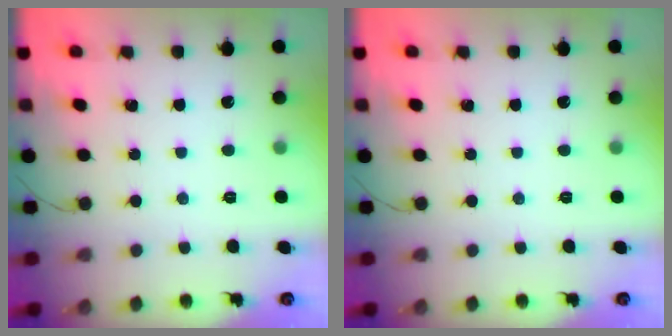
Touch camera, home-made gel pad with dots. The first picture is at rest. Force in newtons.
{"total": 0.0}